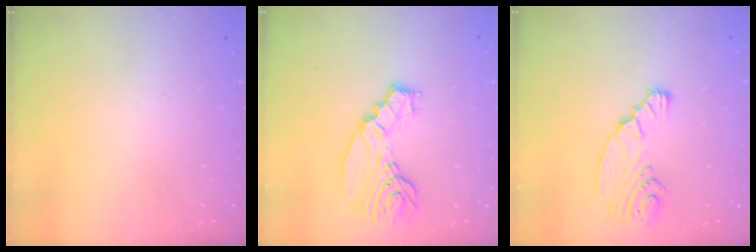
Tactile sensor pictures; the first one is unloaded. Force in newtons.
{"total": 10.8, "press": 10.7, "slide": 1.0}
{"total": 10.0, "press": 9.1, "slide": 4.2}